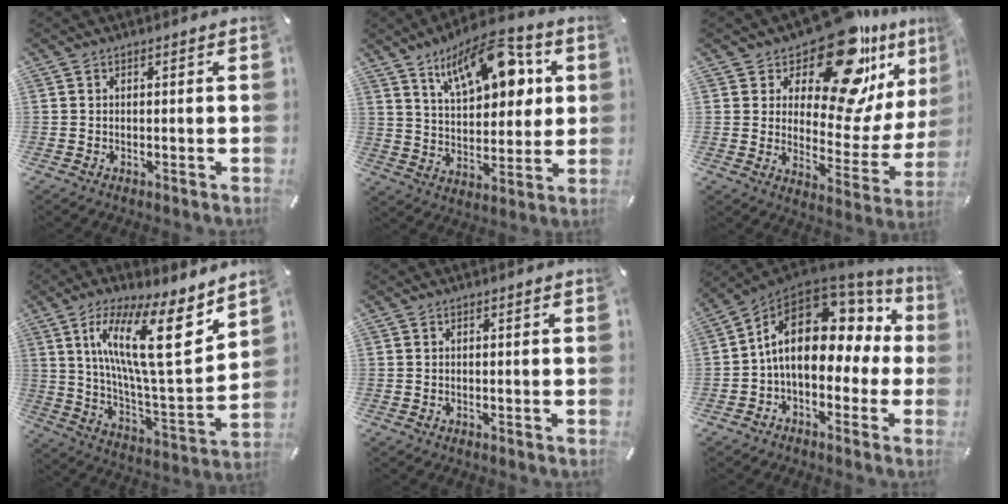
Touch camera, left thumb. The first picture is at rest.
{"total": 16.9, "force": [9.3, 8.1, 11.5], "torque": [-0.170, -0.037, 0.156]}
{"total": 21.0, "force": [15.6, 7.4, 12.0], "torque": [-0.170, -0.133, 0.259]}
{"total": 21.2, "force": [10.7, 6.0, 17.2], "torque": [-0.301, -0.059, 0.166]}
{"total": 0.0}
{"total": 16.9, "force": [2.8, 10.6, 12.9], "torque": [-0.224, -0.011, 0.046]}